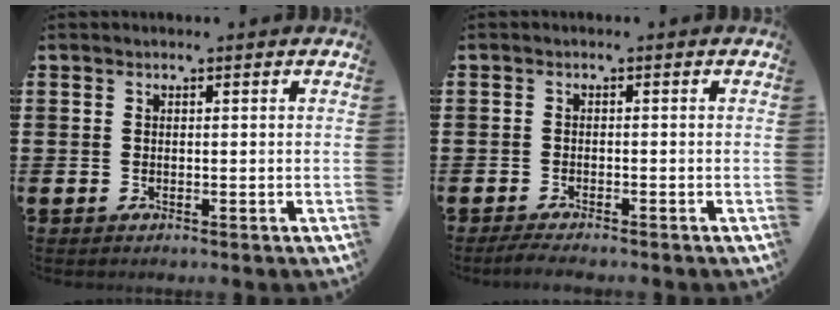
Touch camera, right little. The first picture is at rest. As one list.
[{"total": 1.3, "force": [-1.2, 0.1, 0.6], "torque": [-0.012, 0.000, -0.023]}]